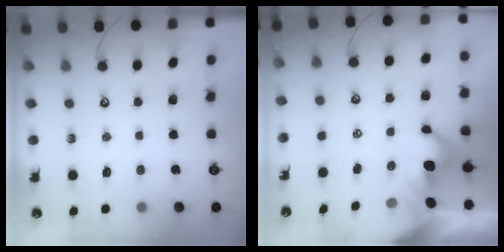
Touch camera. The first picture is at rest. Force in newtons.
{"total": 3.5, "press": 3.5, "slide": 0.6}